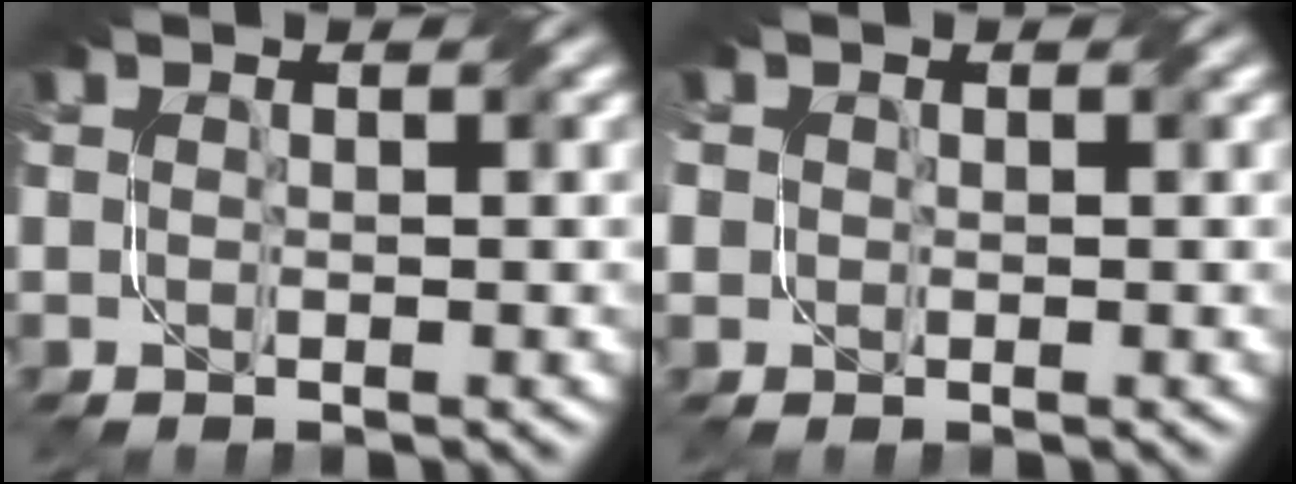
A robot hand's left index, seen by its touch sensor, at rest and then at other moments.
{"total": 1.6, "force": [0.3, 1.5, 0.4], "torque": [-0.010, 0.001, 0.005]}